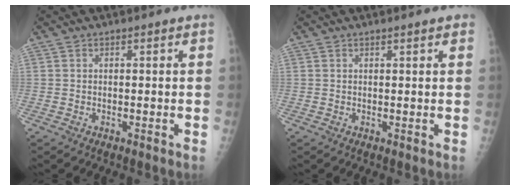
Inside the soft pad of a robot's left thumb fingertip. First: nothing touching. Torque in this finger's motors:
{"motor_torque": [-0.17, 0.01, -0.07, -0.01, 0.02]}